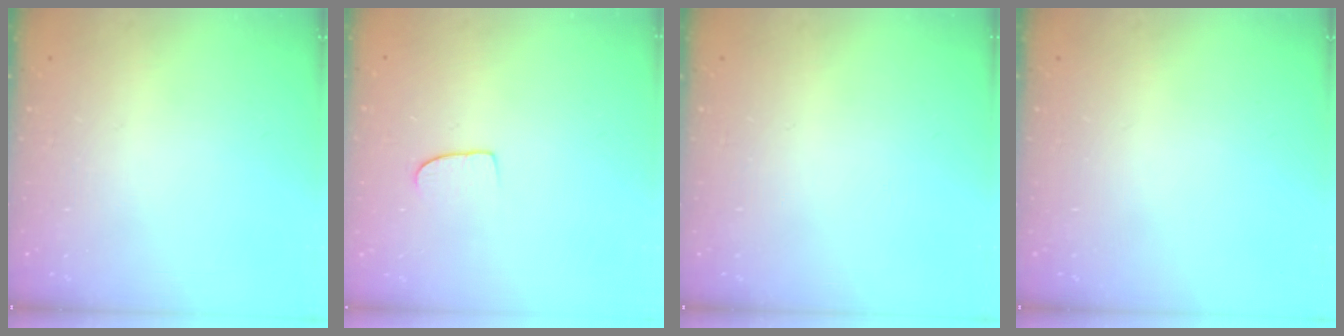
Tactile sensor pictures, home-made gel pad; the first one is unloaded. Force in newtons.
{"total": 6.1, "press": 6.1, "slide": 0.4}
{"total": 0.0}
{"total": 0.0}